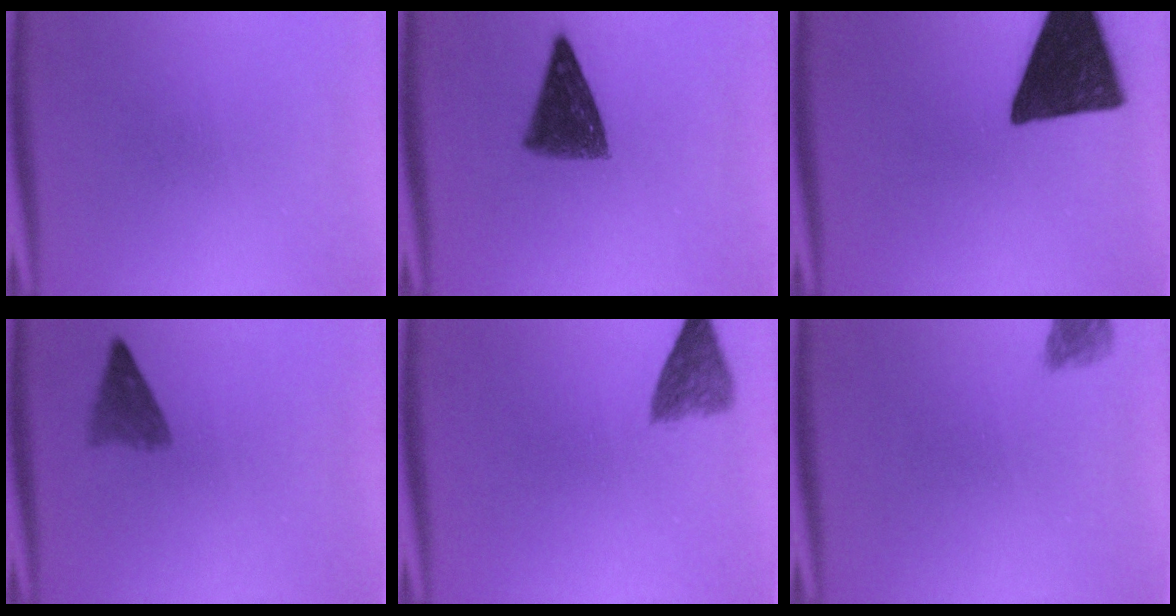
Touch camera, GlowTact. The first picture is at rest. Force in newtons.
{"total": 8.4}
{"total": 17.2}
{"total": 3.3}
{"total": 4.1}
{"total": 2.4}